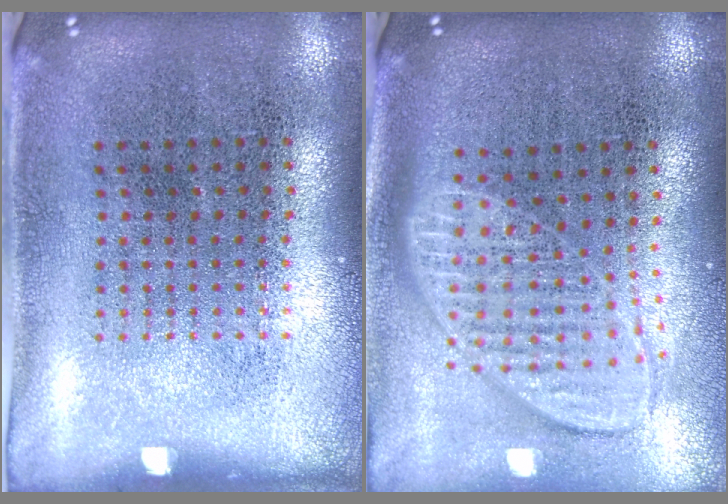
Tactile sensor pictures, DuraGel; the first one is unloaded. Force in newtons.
{"total": 1.9, "press": 1.5, "slide": 1.1}